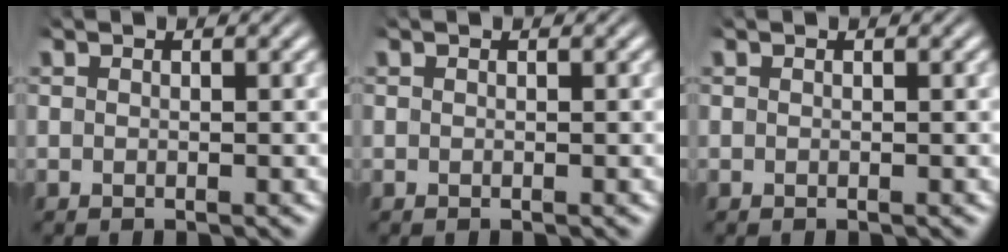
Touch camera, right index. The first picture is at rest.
{"total": 0.0}
{"total": 0.0}